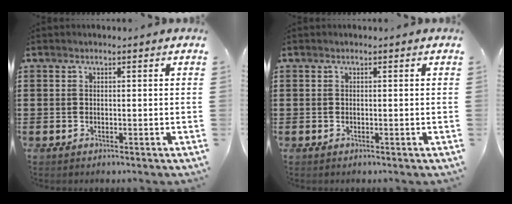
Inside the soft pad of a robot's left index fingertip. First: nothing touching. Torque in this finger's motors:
{"motor_torque": [0.00, 0.00, 0.00, 0.00]}